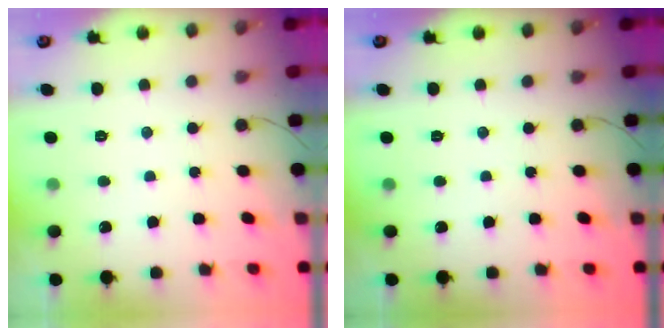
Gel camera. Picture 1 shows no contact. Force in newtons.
{"total": 0.0}